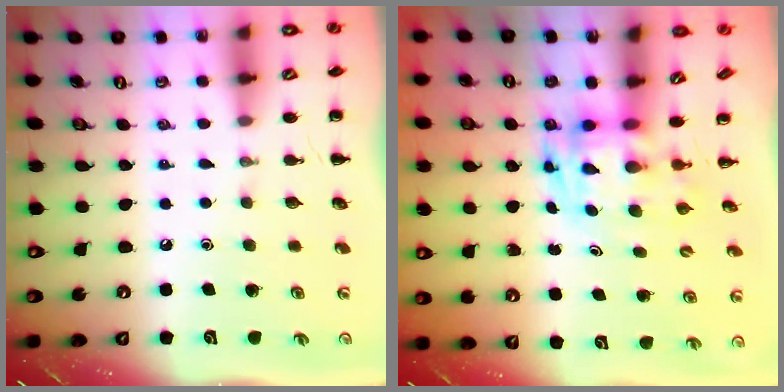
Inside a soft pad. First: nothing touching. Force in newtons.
{"total": 3.4, "press": 3.3, "slide": 0.6}